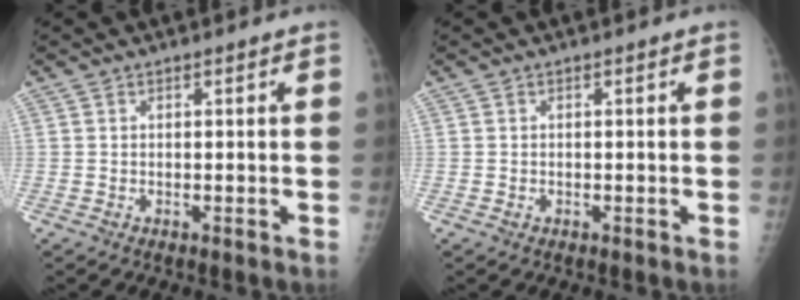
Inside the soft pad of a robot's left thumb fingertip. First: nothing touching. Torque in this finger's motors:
{"motor_torque": [0.20, -0.17, 0.10, 0.03, 0.02]}